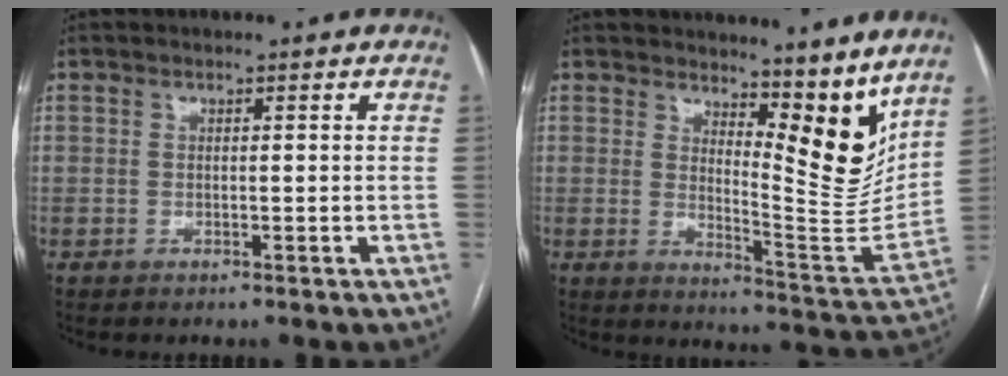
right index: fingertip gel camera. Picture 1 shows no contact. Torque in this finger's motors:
{"motor_torque": [0.11, 0.44, 0.16, 0.03]}